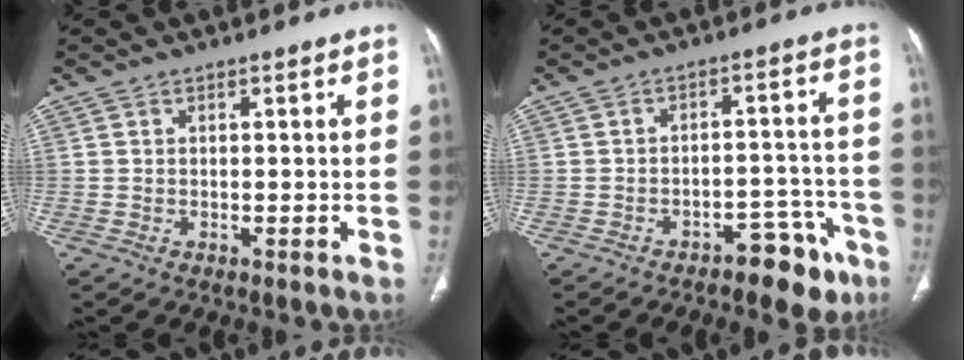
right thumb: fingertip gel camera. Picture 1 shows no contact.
{"total": 9.0, "force": [-5.8, 4.6, 5.1], "torque": [-0.036, 0.051, -0.075]}